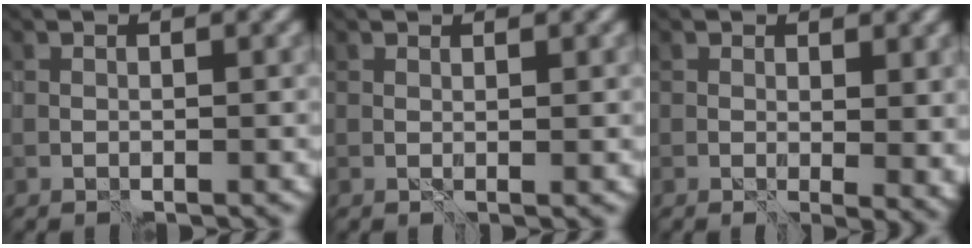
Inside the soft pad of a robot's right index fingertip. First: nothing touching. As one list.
[{"total": 0.7, "force": [0.6, -0.5, 0.2], "torque": [-0.001, 0.003, 0.010]}, {"total": 3.5, "force": [0.5, 1.6, 3.1], "torque": [-0.036, -0.014, 0.012]}]